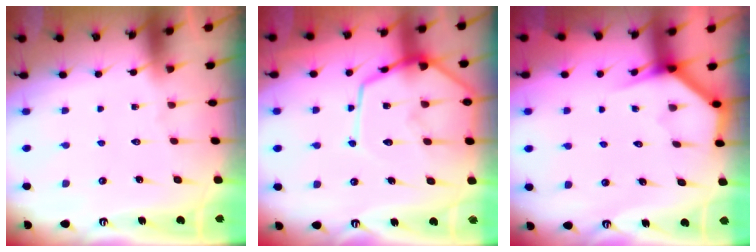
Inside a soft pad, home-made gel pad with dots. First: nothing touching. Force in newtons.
{"total": 14.6, "press": 14.6, "slide": 1.2}
{"total": 3.9, "press": 3.9, "slide": 0.2}